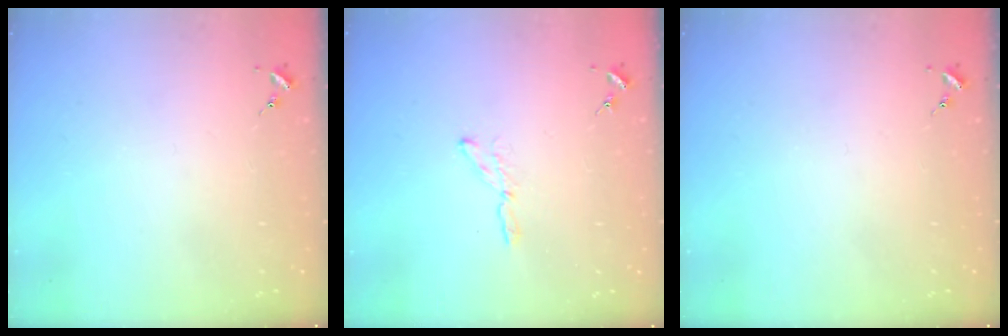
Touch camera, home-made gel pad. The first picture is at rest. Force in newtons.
{"total": 3.5, "press": 3.5, "slide": 0.4}
{"total": 0.0}